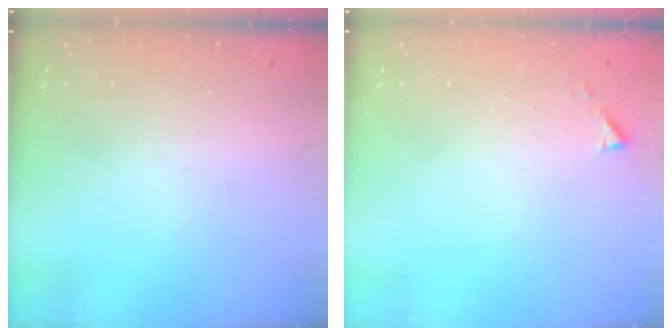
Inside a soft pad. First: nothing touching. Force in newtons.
{"total": 2.9, "press": 2.9, "slide": 0.4}